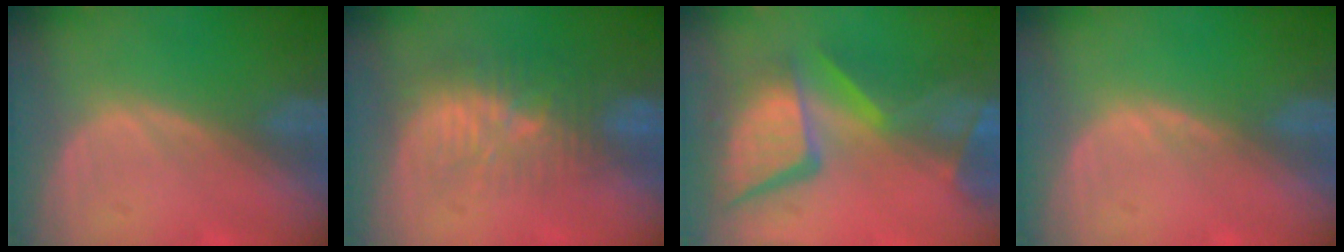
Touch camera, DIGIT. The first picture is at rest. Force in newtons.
{"total": 9.2, "press": 8.6, "slide": 3.2}
{"total": 13.8, "press": 11.2, "slide": 8.0}
{"total": 0.5, "press": 0.5, "slide": 0.2}